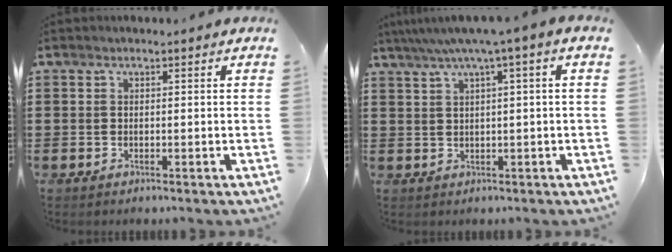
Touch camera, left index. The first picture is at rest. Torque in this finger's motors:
{"motor_torque": [1.92, -0.22, 0.64, 0.21]}